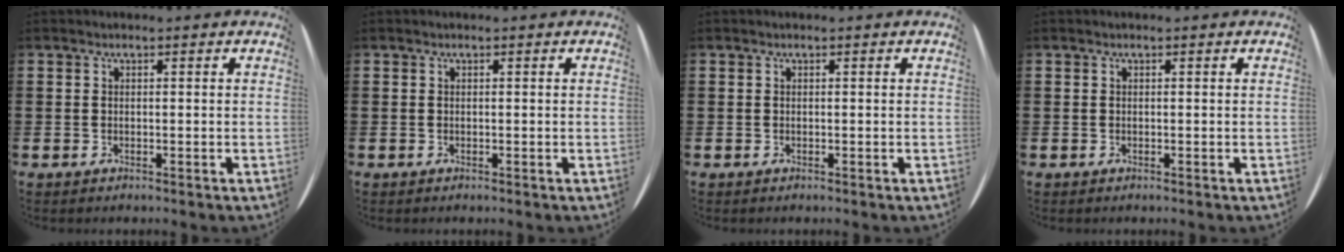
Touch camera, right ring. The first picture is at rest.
{"total": 0.0}
{"total": 0.0}
{"total": 0.0}